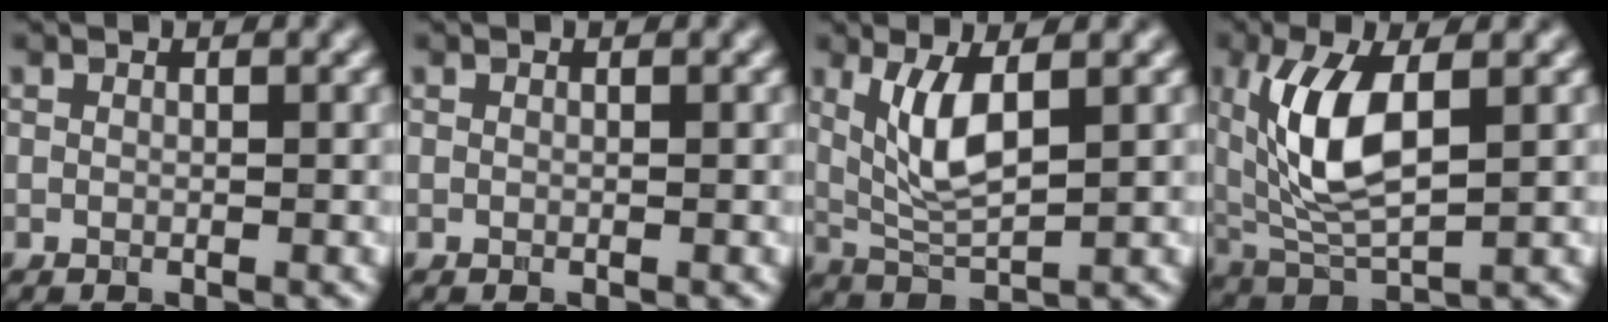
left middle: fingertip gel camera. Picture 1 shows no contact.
{"total": 0.0}
{"total": 4.2, "force": [1.2, 1.2, 3.8], "torque": [-0.092, -0.005, 0.038]}
{"total": 7.4, "force": [1.6, 3.2, 6.5], "torque": [-0.150, -0.003, 0.043]}